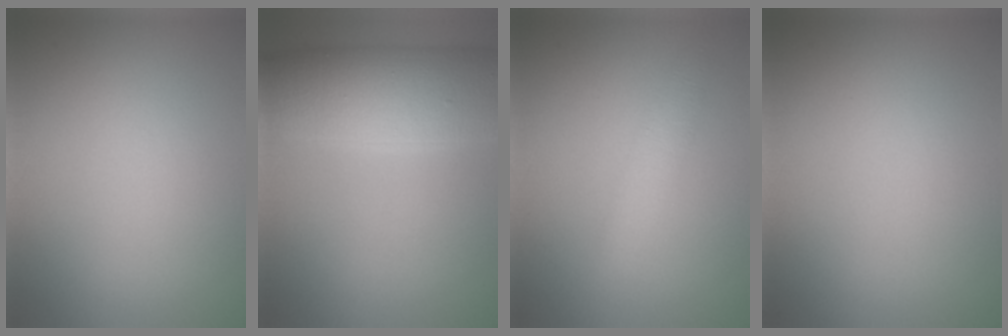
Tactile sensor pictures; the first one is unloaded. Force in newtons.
{"total": 9.2, "press": 9.2, "slide": 0.3}
{"total": 1.9, "press": 1.9, "slide": 0.1}
{"total": 0.0}